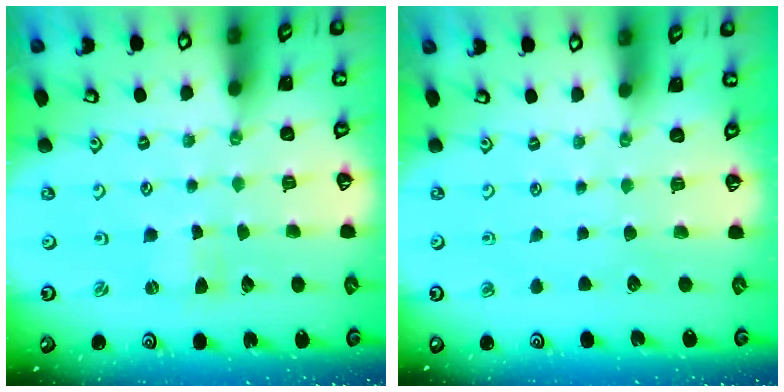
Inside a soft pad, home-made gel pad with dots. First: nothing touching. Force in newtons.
{"total": 0.0}